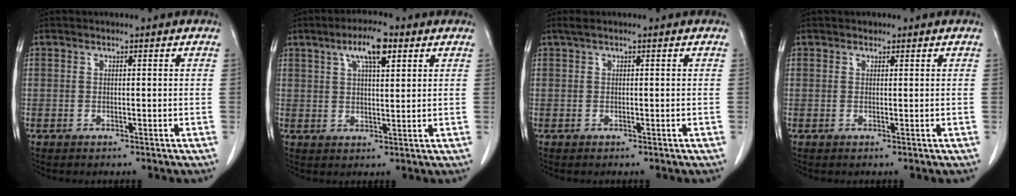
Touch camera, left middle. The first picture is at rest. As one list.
[{"total": 6.7, "force": [3.6, 1.4, 5.5], "torque": [-0.100, 0.008, 0.061]}, {"total": 0.8, "force": [0.4, 0.1, 0.7], "torque": [-0.017, 0.015, 0.008]}, {"total": 0.6, "force": [0.5, 0.2, 0.1], "torque": [-0.006, -0.004, 0.006]}]